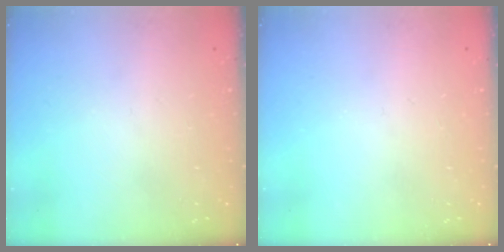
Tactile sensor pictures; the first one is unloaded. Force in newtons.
{"total": 0.0}